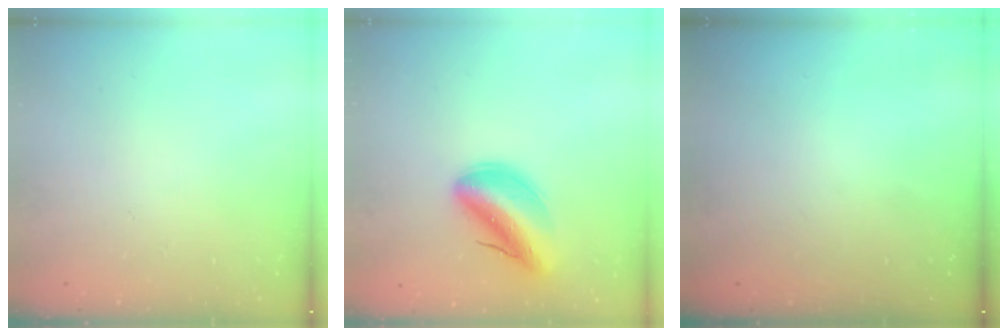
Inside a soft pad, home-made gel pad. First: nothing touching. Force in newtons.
{"total": 11.8, "press": 11.2, "slide": 3.7}
{"total": 0.0}